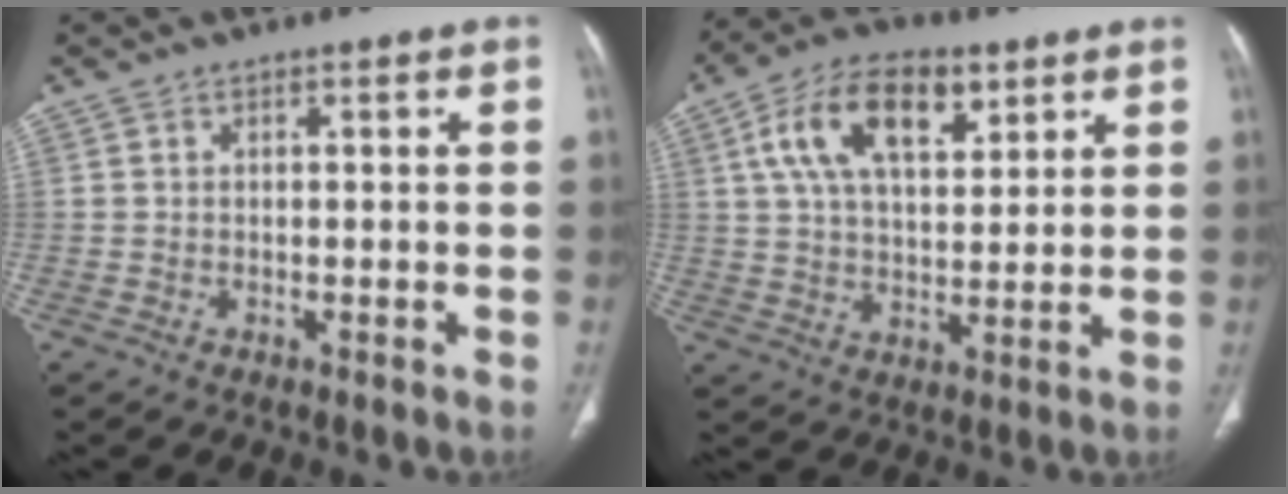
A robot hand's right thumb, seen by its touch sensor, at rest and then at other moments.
{"total": 15.0, "force": [6.5, 8.0, 11.0], "torque": [-0.173, -0.005, 0.113]}